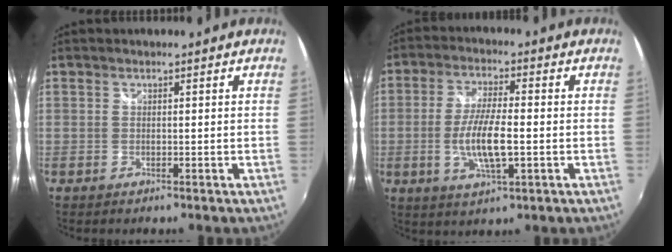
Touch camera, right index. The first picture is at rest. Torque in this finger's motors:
{"motor_torque": [0.51, 0.00, 0.61, 0.14]}